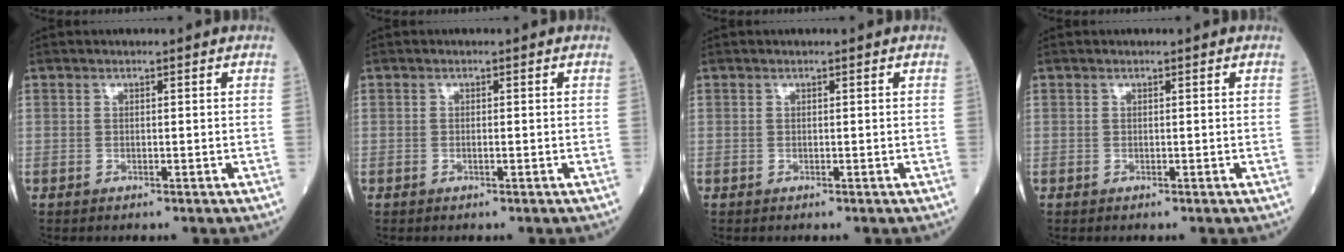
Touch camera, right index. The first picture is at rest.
{"total": 0.6, "force": [-0.2, 0.1, 0.5], "torque": [-0.012, 0.000, -0.002]}
{"total": 0.0}
{"total": 0.0}